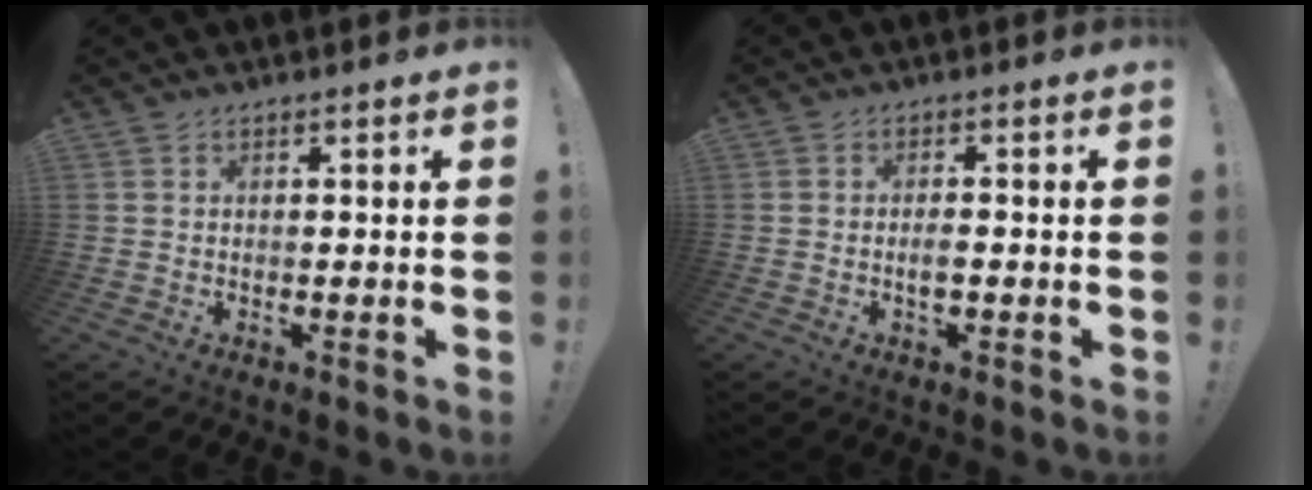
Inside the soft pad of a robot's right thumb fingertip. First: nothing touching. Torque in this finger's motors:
{"motor_torque": [-0.29, 0.30, 0.40, -0.24, 0.00]}